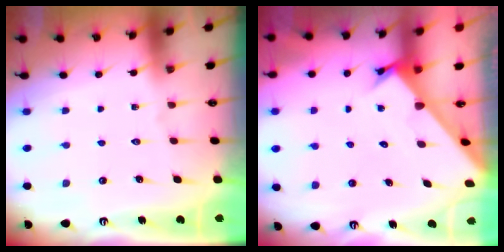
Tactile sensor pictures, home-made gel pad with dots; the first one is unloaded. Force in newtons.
{"total": 2.2, "press": 2.2, "slide": 0.2}